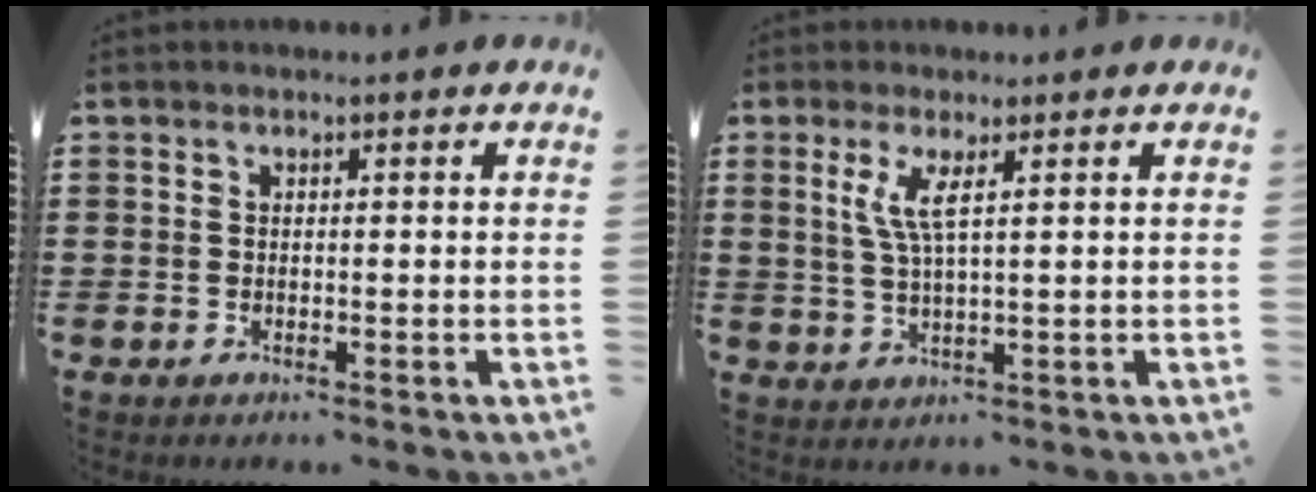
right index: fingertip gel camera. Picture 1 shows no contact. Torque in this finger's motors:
{"motor_torque": [0.09, -0.09, 0.37, 0.10]}